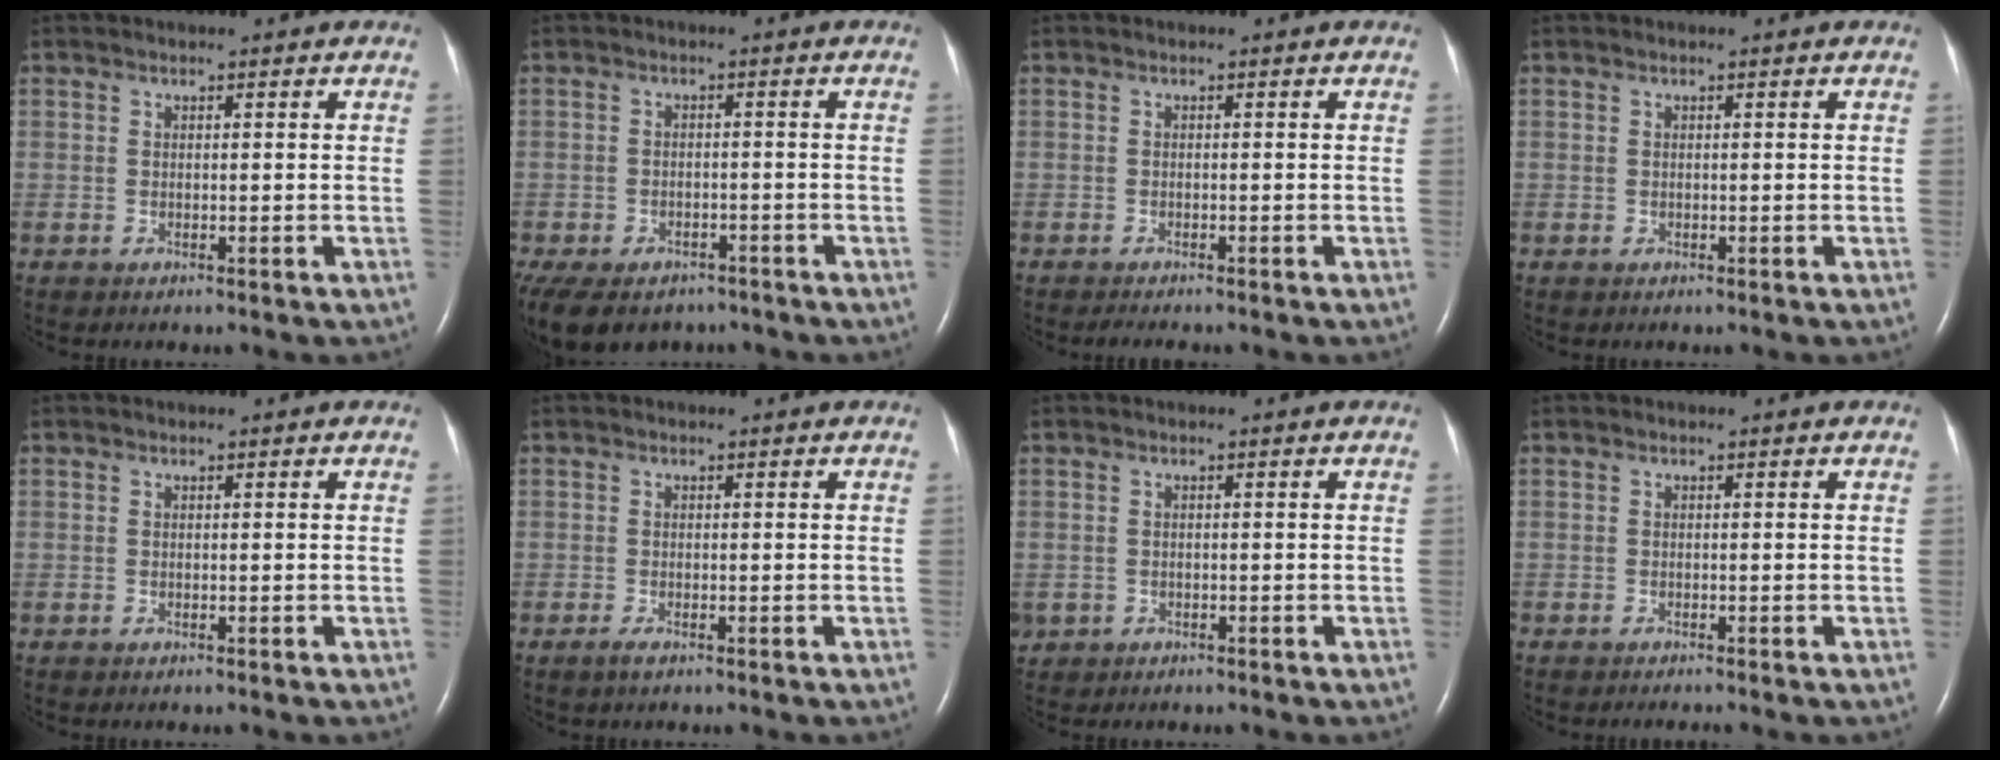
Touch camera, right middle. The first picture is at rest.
{"total": 17.1, "force": [-11.2, 10.8, 7.1], "torque": [-0.220, -0.017, -0.147]}
{"total": 2.4, "force": [-2.0, 0.4, 1.2], "torque": [-0.021, -0.006, -0.026]}
{"total": 0.0}
{"total": 0.0}
{"total": 1.1, "force": [-0.7, 0.2, 0.8], "torque": [-0.023, -0.003, -0.013]}
{"total": 1.8, "force": [-0.8, 1.6, 0.3], "torque": [-0.011, 0.002, -0.008]}
{"total": 0.7, "force": [-0.6, -0.2, 0.3], "torque": [-0.007, -0.001, -0.011]}